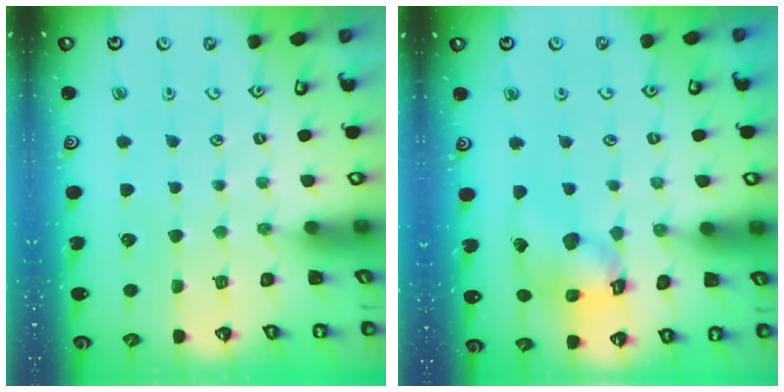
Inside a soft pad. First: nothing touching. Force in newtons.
{"total": 14.4, "press": 14.2, "slide": 2.2}